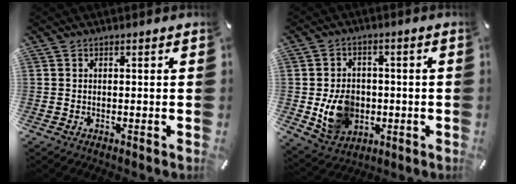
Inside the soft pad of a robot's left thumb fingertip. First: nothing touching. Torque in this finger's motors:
{"motor_torque": [1.01, 2.09, 0.16, -0.17, 0.07]}